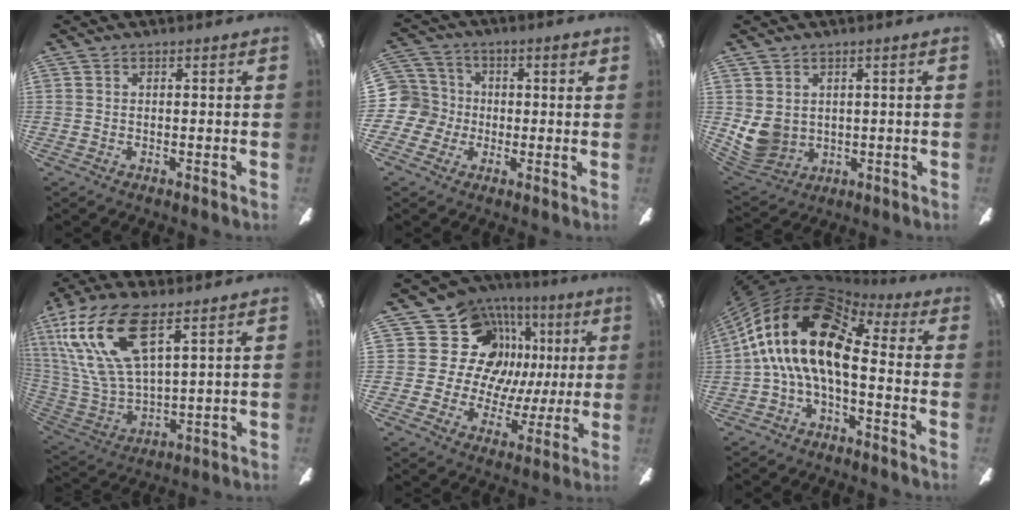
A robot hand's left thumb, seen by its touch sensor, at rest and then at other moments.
{"total": 8.0, "force": [-0.7, 7.8, 1.7], "torque": [-0.052, 0.015, -0.013]}
{"total": 7.7, "force": [1.2, 6.7, 3.5], "torque": [-0.101, -0.012, 0.025]}
{"total": 22.6, "force": [11.2, 9.6, 17.1], "torque": [-0.380, -0.039, 0.198]}
{"total": 21.5, "force": [6.5, 17.3, 11.0], "torque": [-0.205, -0.027, 0.141]}
{"total": 18.4, "force": [2.5, 9.2, 15.8], "torque": [-0.334, -0.011, 0.044]}